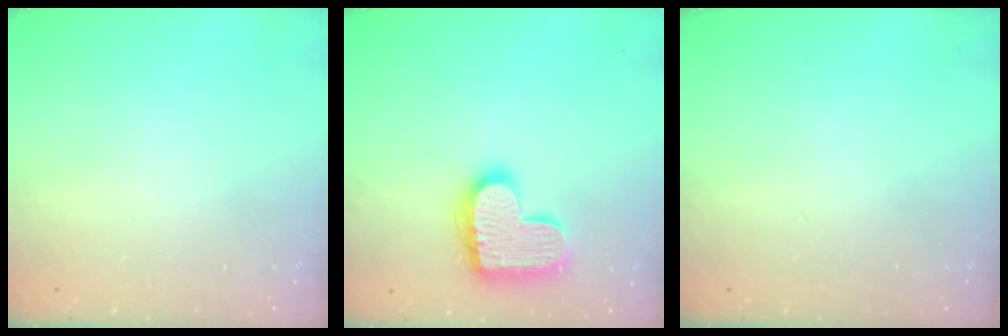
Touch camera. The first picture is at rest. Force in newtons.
{"total": 17.5, "press": 17.5, "slide": 1.0}
{"total": 0.0}